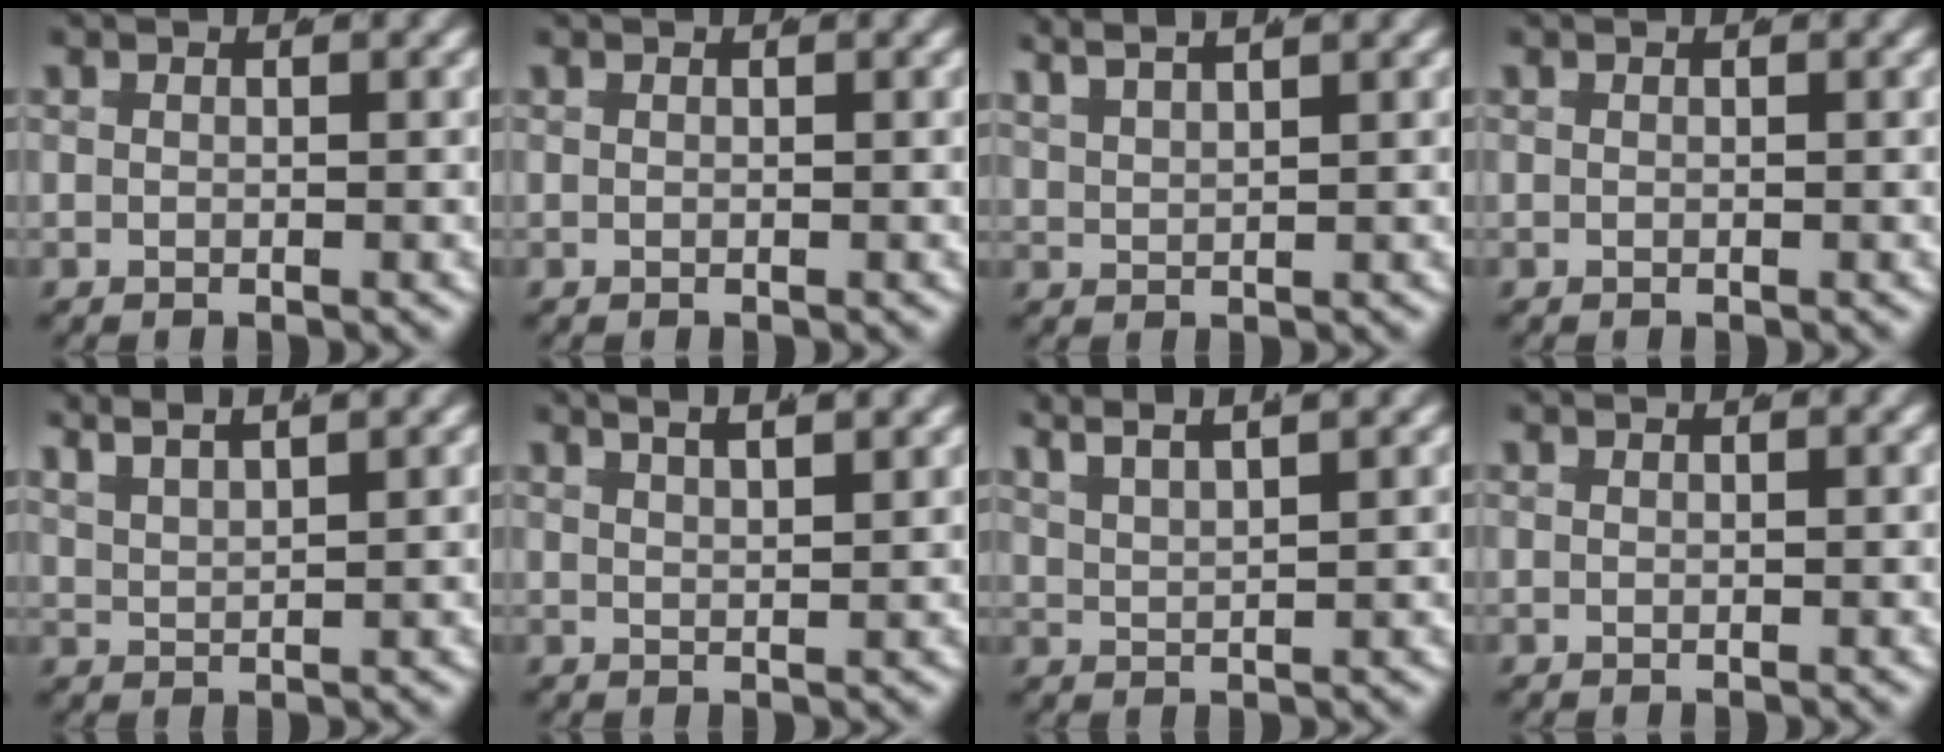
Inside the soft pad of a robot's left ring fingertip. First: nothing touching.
{"total": 0.0}
{"total": 4.2, "force": [3.0, 2.1, 2.1], "torque": [-0.046, 0.010, 0.046]}
{"total": 0.0}
{"total": 5.3, "force": [3.3, 3.1, 2.8], "torque": [-0.065, 0.007, 0.047]}
{"total": 4.3, "force": [3.2, 1.4, 2.5], "torque": [-0.034, 0.009, 0.048]}
{"total": 5.9, "force": [3.7, 3.3, 3.2], "torque": [-0.065, 0.012, 0.049]}
{"total": 0.0}